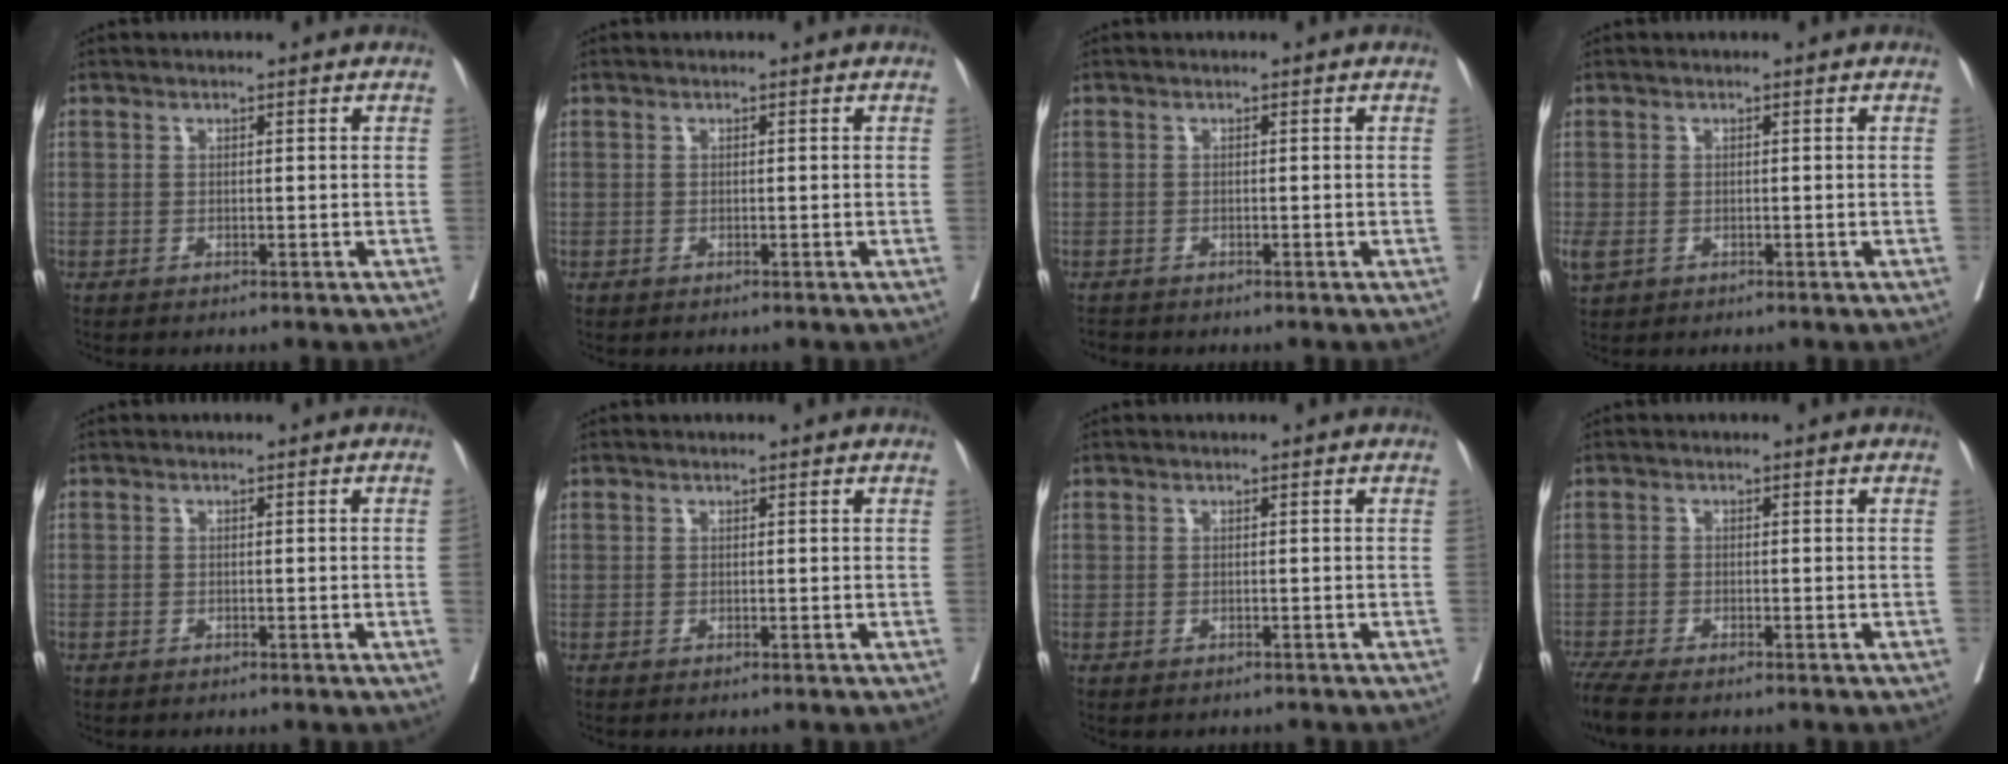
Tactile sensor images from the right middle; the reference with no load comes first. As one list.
[{"total": 0.0}, {"total": 1.1, "force": [-1.1, 0.2, 0.0], "torque": [-0.007, -0.004, -0.020]}, {"total": 2.4, "force": [-0.6, 1.6, 1.6], "torque": [-0.046, -0.004, -0.004]}, {"total": 0.6, "force": [-0.3, 0.1, 0.5], "torque": [-0.008, 0.004, -0.005]}, {"total": 0.0}, {"total": 0.9, "force": [-0.8, 0.3, 0.3], "torque": [-0.012, -0.002, -0.010]}, {"total": 5.3, "force": [-4.4, 0.6, 2.9], "torque": [-0.055, -0.015, -0.081]}]